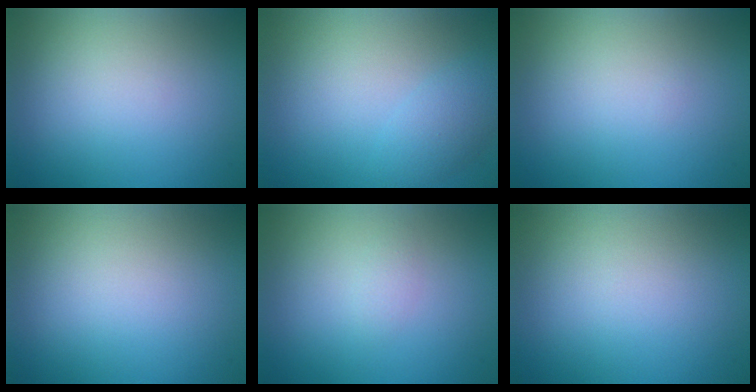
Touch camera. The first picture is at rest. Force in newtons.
{"total": 2.3, "press": 2.3, "slide": 0.2}
{"total": 0.0}
{"total": 0.0}
{"total": 0.8, "press": 0.8, "slide": 0.1}
{"total": 0.0}